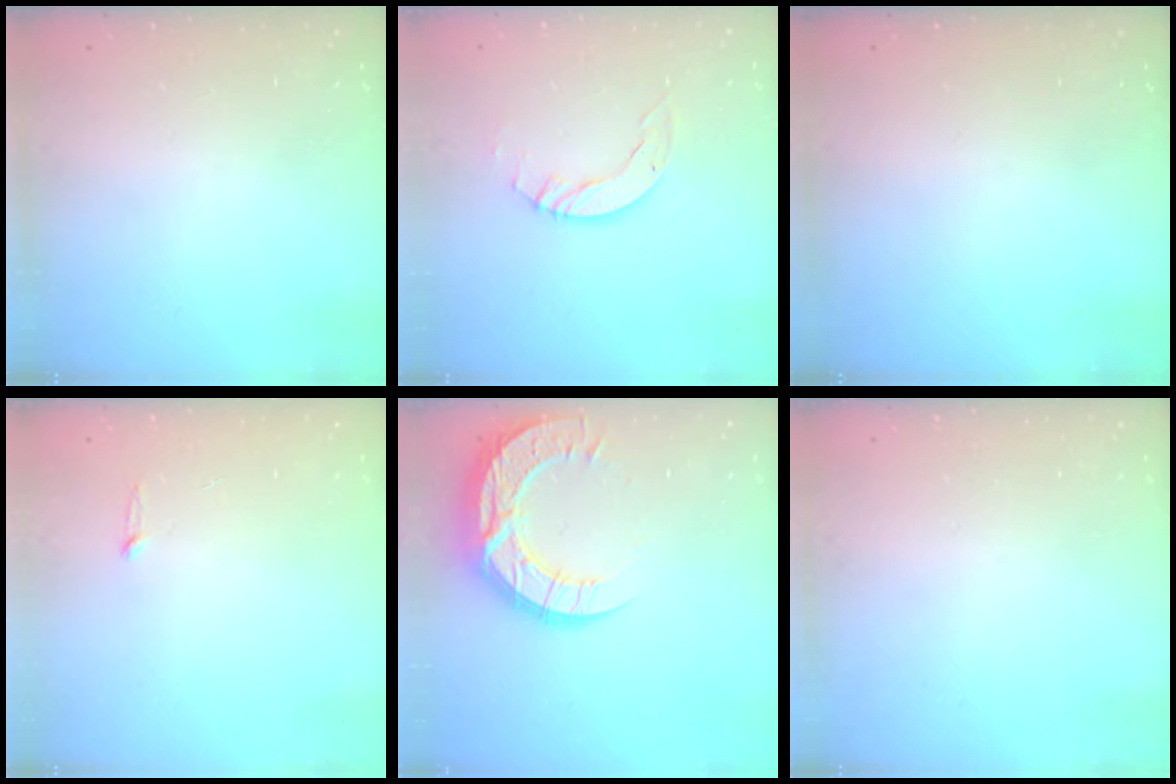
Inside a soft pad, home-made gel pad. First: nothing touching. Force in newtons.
{"total": 4.9, "press": 4.9, "slide": 0.1}
{"total": 0.0}
{"total": 2.5, "press": 2.5, "slide": 0.2}
{"total": 16.3, "press": 16.3, "slide": 1.4}
{"total": 0.0}